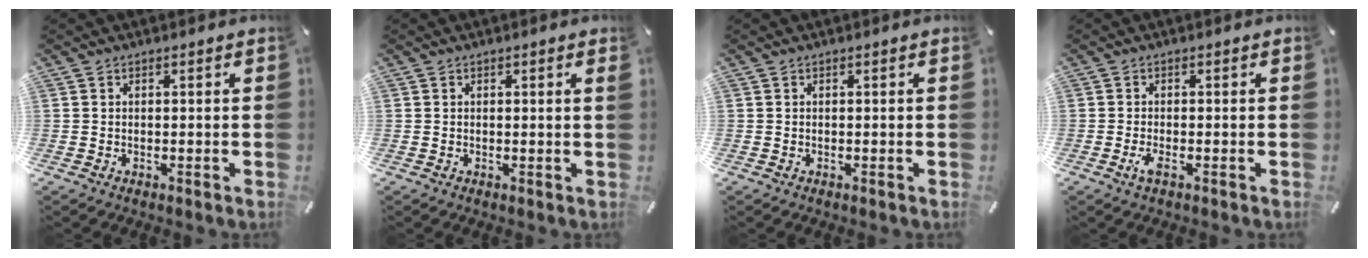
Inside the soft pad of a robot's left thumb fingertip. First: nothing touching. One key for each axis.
{"total": 0.7, "fx": 0.1, "fy": 0.0, "fz": 0.7, "tx": -0.012, "ty": 0.001, "tz": 0.001}
{"total": 0.0}
{"total": 2.3, "fx": -1.0, "fy": 0.5, "fz": 2.0, "tx": -0.046, "ty": -0.004, "tz": -0.020}